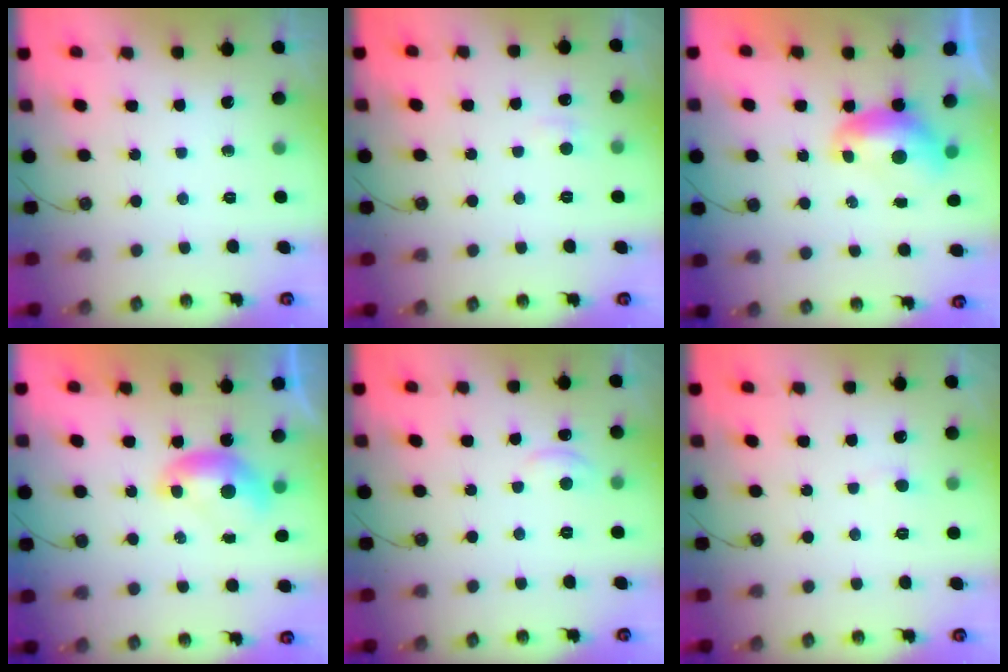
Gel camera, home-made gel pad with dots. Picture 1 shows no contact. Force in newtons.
{"total": 1.9, "press": 1.9, "slide": 0.5}
{"total": 0.5, "press": 0.5, "slide": 0.2}
{"total": 0.0}
{"total": 2.9, "press": 2.9, "slide": 0.2}
{"total": 0.7, "press": 0.6, "slide": 0.4}